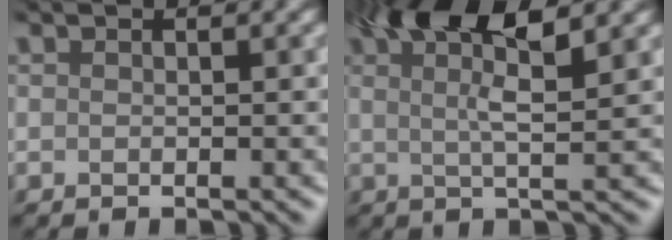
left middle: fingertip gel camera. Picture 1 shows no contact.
{"total": 5.3, "force": [3.1, 0.4, 4.3], "torque": [-0.074, 0.015, 0.067]}